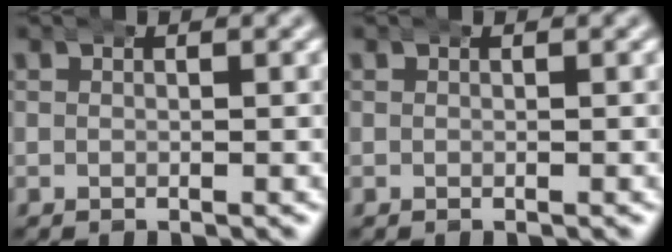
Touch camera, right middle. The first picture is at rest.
{"total": 0.0}